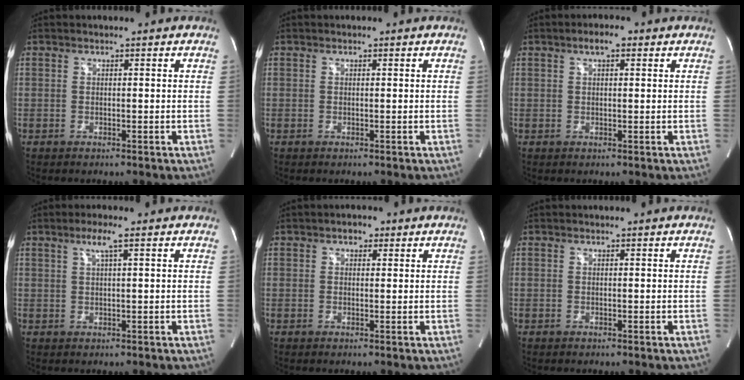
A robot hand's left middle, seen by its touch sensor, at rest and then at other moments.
{"total": 0.0}
{"total": 2.9, "force": [1.7, 1.0, 2.1], "torque": [-0.041, 0.014, 0.025]}
{"total": 2.7, "force": [1.6, -0.2, 2.2], "torque": [-0.048, 0.004, 0.028]}
{"total": 1.8, "force": [1.1, 1.1, 0.9], "torque": [-0.017, 0.011, 0.015]}
{"total": 0.0}